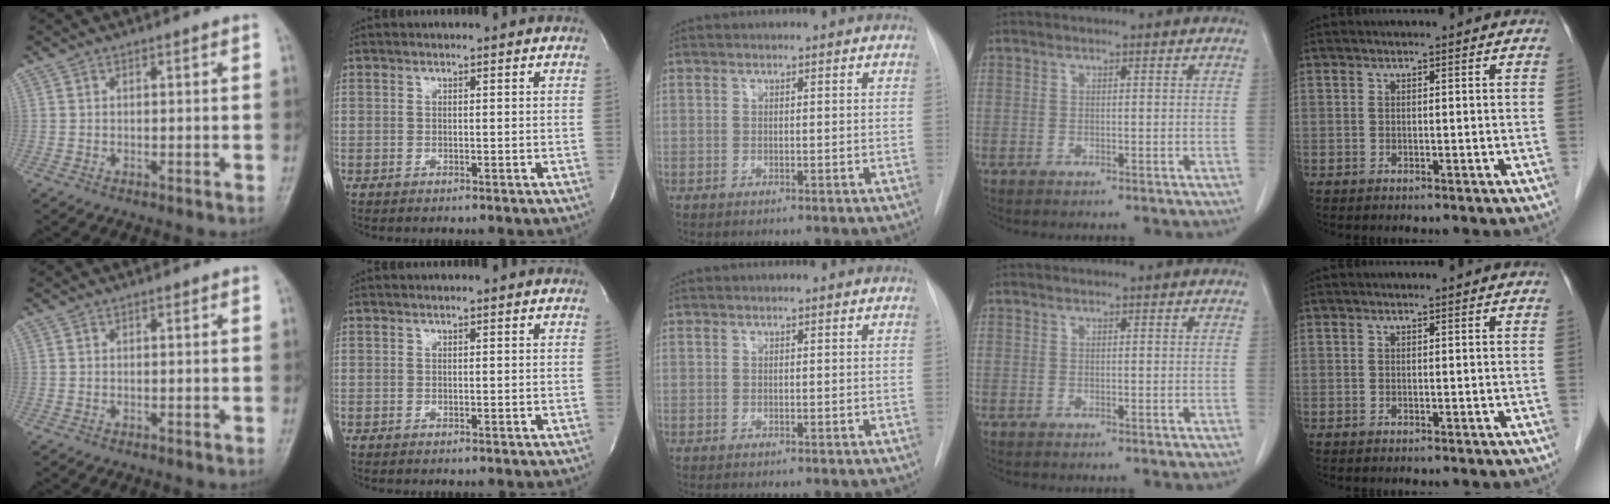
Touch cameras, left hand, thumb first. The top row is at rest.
{}